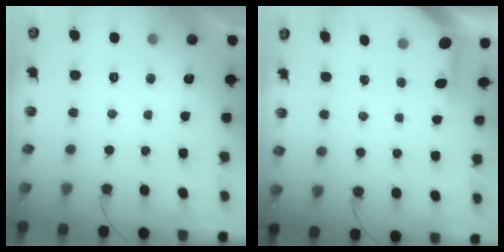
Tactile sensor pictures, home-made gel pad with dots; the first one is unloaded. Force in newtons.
{"total": 3.7, "press": 3.7, "slide": 0.3}